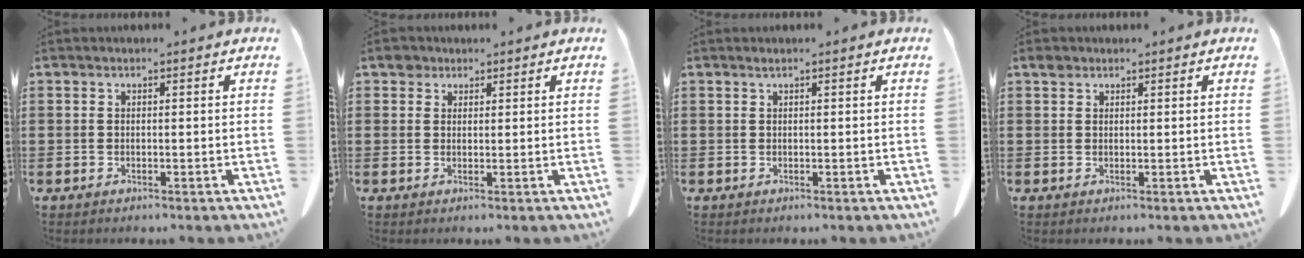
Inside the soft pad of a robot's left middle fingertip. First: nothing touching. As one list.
[{"total": 2.2, "force": [1.7, 1.3, 0.5], "torque": [-0.008, 0.001, 0.031]}, {"total": 0.6, "force": [0.4, 0.0, 0.4], "torque": [-0.008, -0.002, 0.008]}, {"total": 1.6, "force": [1.2, 0.9, 0.7], "torque": [-0.017, 0.003, 0.022]}]